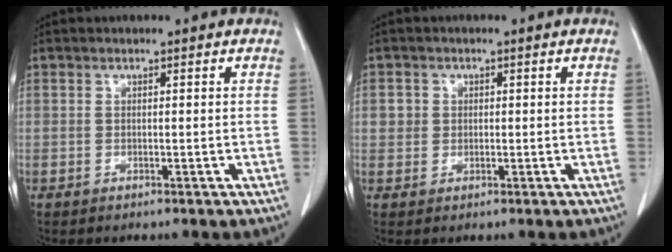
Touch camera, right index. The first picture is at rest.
{"total": 2.2, "force": [0.4, 2.1, 0.4], "torque": [0.000, 0.003, 0.006]}